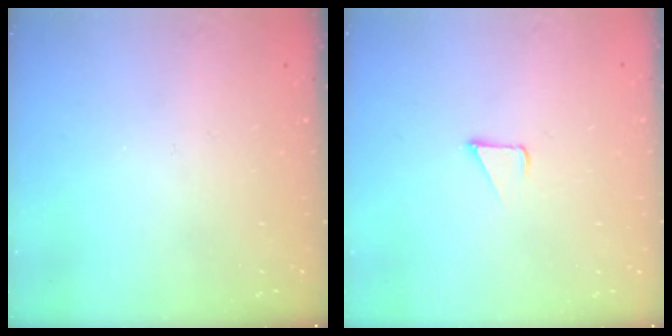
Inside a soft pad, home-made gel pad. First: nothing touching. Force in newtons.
{"total": 2.4, "press": 2.4, "slide": 0.2}